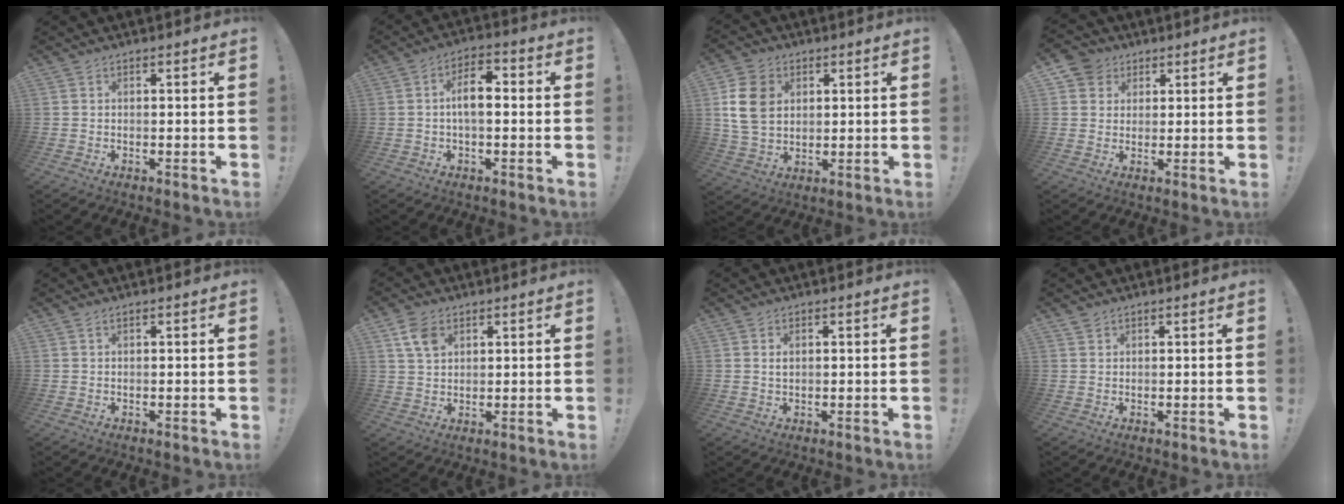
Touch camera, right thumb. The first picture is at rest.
{"total": 8.0, "force": [0.2, 4.0, 6.9], "torque": [-0.107, 0.003, 0.000]}
{"total": 12.3, "force": [3.6, 9.6, 6.8], "torque": [-0.127, -0.003, 0.073]}
{"total": 6.0, "force": [2.8, 5.2, 1.0], "torque": [-0.020, -0.010, 0.056]}
{"total": 0.7, "force": [0.5, 0.3, 0.4], "torque": [-0.009, 0.001, 0.009]}
{"total": 6.7, "force": [3.2, 4.5, 3.7], "torque": [-0.066, -0.004, 0.065]}
{"total": 1.1, "force": [0.7, 0.7, 0.5], "torque": [-0.008, -0.001, 0.011]}
{"total": 1.2, "force": [1.0, 0.5, 0.2], "torque": [0.003, -0.006, 0.019]}